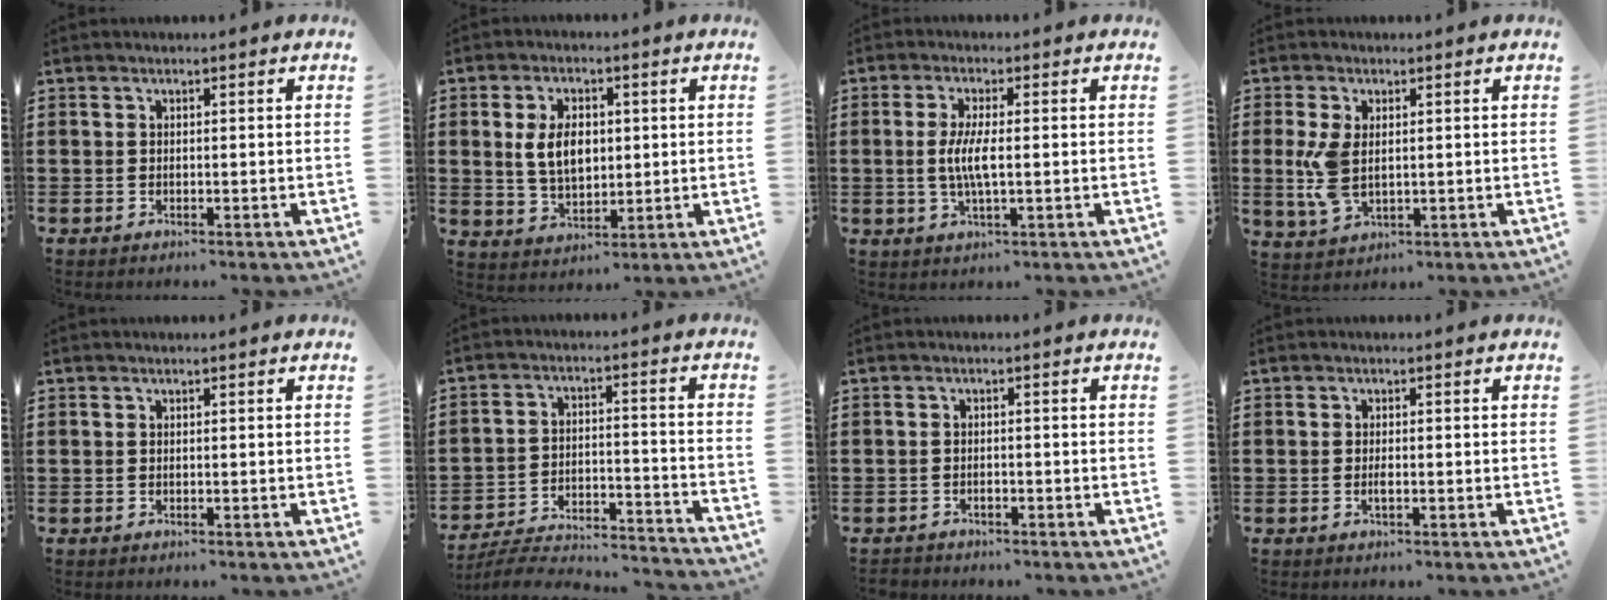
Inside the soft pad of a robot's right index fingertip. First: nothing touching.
{"total": 6.5, "force": [0.8, 4.0, 5.1], "torque": [-0.104, 0.003, 0.005]}
{"total": 4.8, "force": [-0.2, 0.8, 4.7], "torque": [-0.097, -0.007, -0.010]}
{"total": 6.4, "force": [0.2, 3.6, 5.3], "torque": [-0.129, 0.000, -0.001]}
{"total": 0.0}
{"total": 4.8, "force": [-4.6, 0.7, 1.2], "torque": [-0.027, -0.005, -0.096]}
{"total": 0.9, "force": [-0.8, 0.4, 0.1], "torque": [-0.006, -0.002, -0.017]}
{"total": 1.2, "force": [-0.3, 0.3, 1.1], "torque": [-0.022, -0.002, -0.005]}